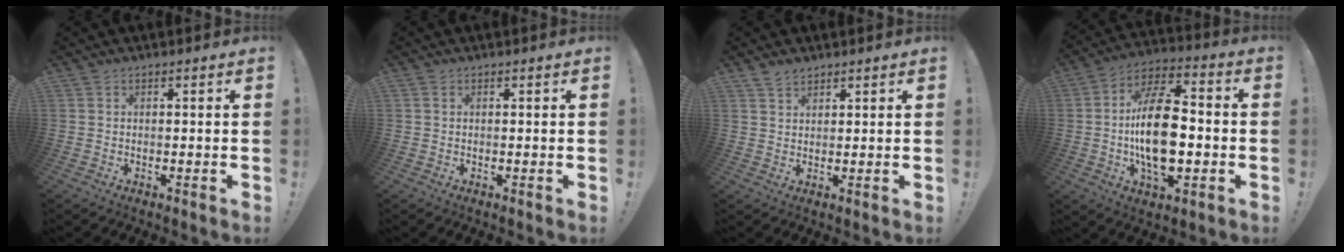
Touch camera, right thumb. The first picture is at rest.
{"total": 0.5, "force": [0.2, 0.4, 0.3], "torque": [-0.008, 0.002, 0.005]}
{"total": 3.2, "force": [2.7, 1.4, 1.0], "torque": [-0.008, -0.018, 0.048]}
{"total": 19.9, "force": [-2.2, 10.6, 16.7], "torque": [-0.301, 0.004, -0.040]}